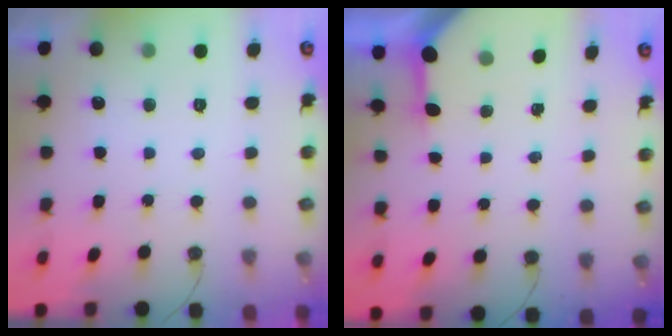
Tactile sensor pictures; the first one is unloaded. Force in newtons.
{"total": 3.5, "press": 3.5, "slide": 0.4}